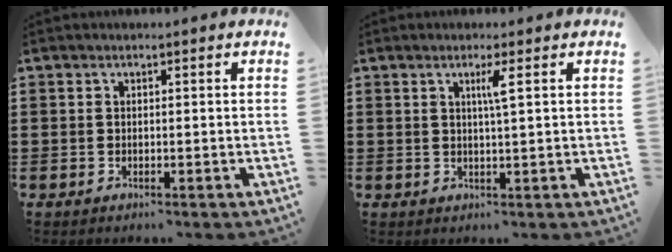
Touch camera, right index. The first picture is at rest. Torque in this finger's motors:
{"motor_torque": [0.36, -0.21, 0.04, 0.07]}